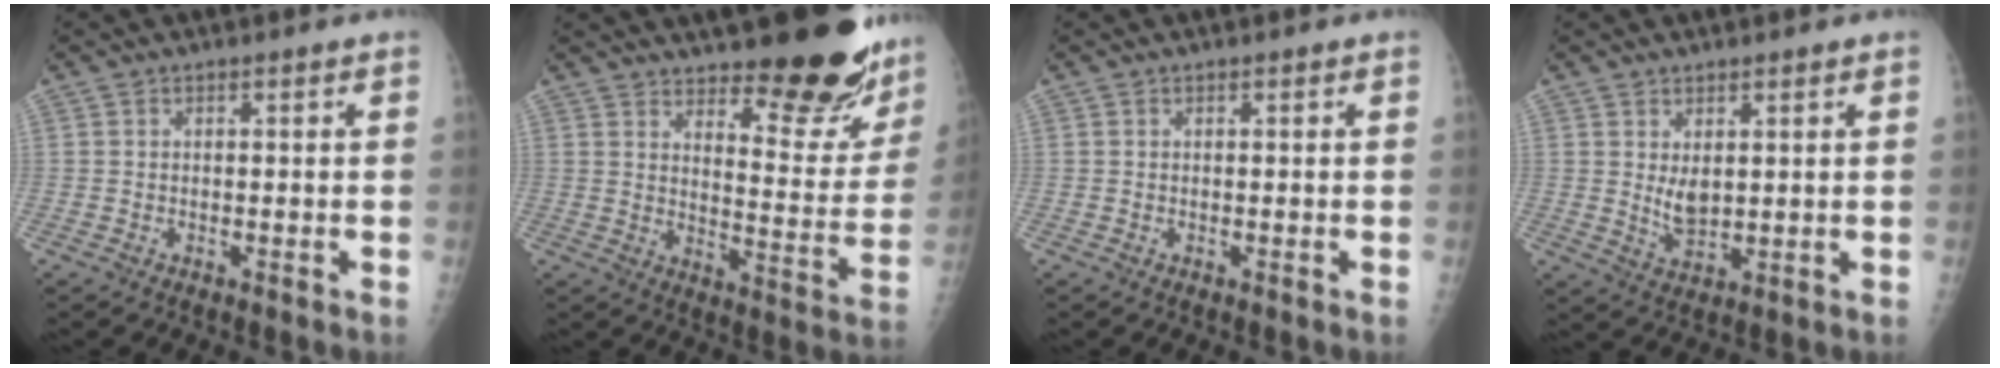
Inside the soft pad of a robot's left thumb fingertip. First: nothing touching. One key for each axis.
{"total": 19.9, "fx": 15.9, "fy": 6.3, "fz": 10.3, "tx": -0.088, "ty": -0.124, "tz": 0.204}
{"total": 0.0}
{"total": 4.4, "fx": 1.3, "fy": 2.5, "fz": 3.4, "tx": -0.051, "ty": -0.018, "tz": 0.032}